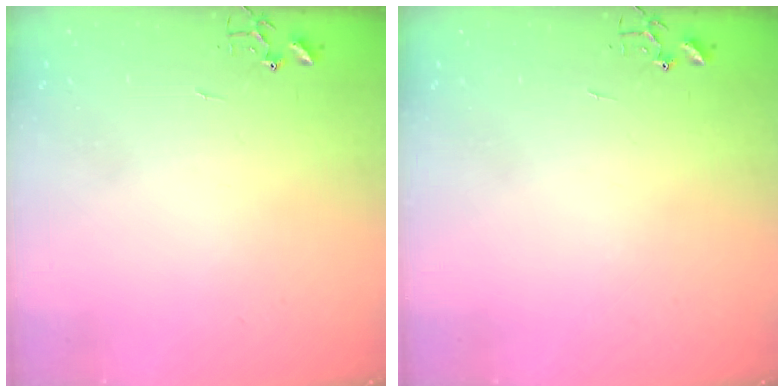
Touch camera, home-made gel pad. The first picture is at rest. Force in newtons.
{"total": 0.0}